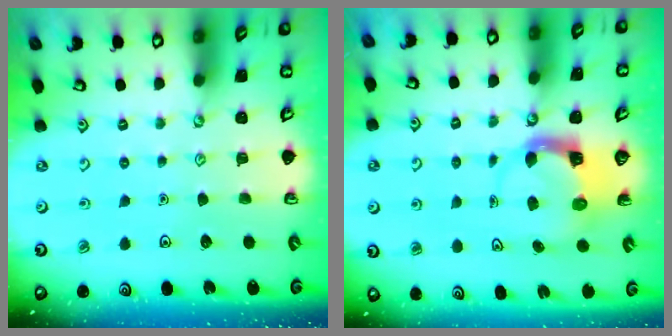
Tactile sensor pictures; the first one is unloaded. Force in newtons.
{"total": 3.7, "press": 3.7, "slide": 0.6}